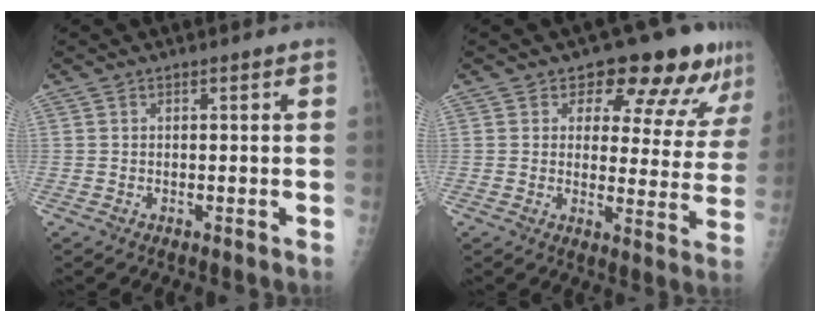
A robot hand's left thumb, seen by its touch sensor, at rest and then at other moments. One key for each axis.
{"total": 13.5, "fx": 9.9, "fy": 6.2, "fz": 6.7, "tx": -0.027, "ty": -0.058, "tz": 0.109}